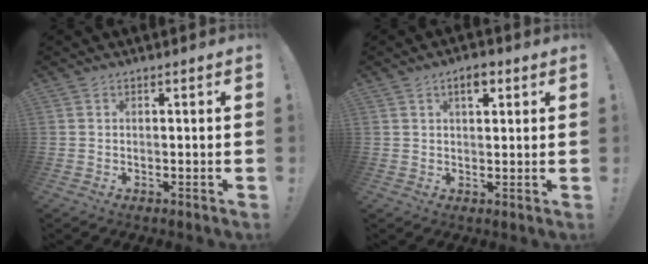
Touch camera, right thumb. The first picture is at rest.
{"total": 4.4, "force": [2.0, 2.2, 3.2], "torque": [-0.041, -0.003, 0.030]}